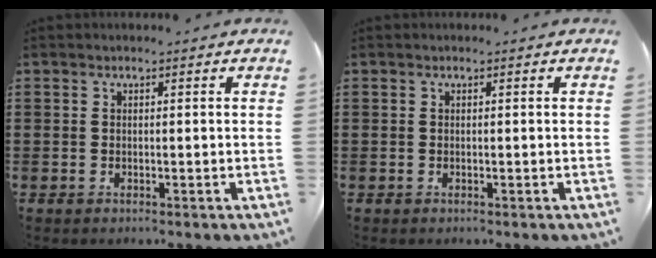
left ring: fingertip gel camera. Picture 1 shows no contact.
{"total": 0.0}